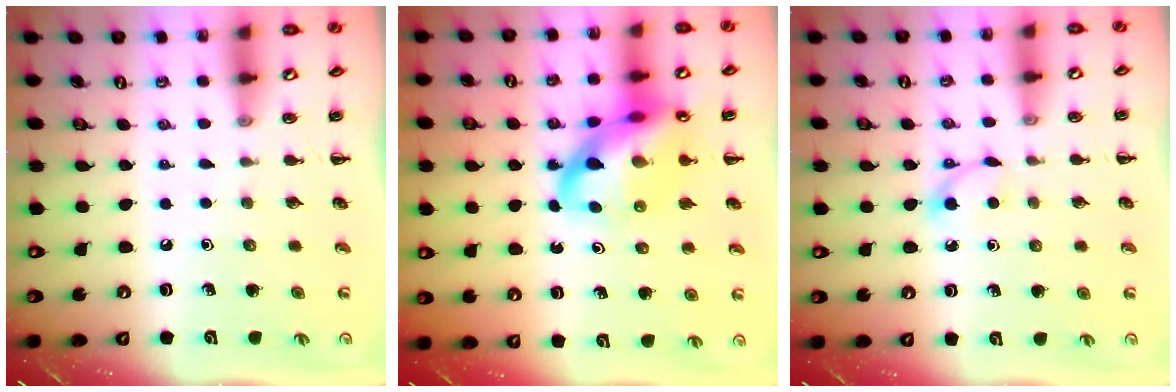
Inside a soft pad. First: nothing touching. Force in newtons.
{"total": 18.6, "press": 18.4, "slide": 2.8}
{"total": 3.4, "press": 3.3, "slide": 1.0}